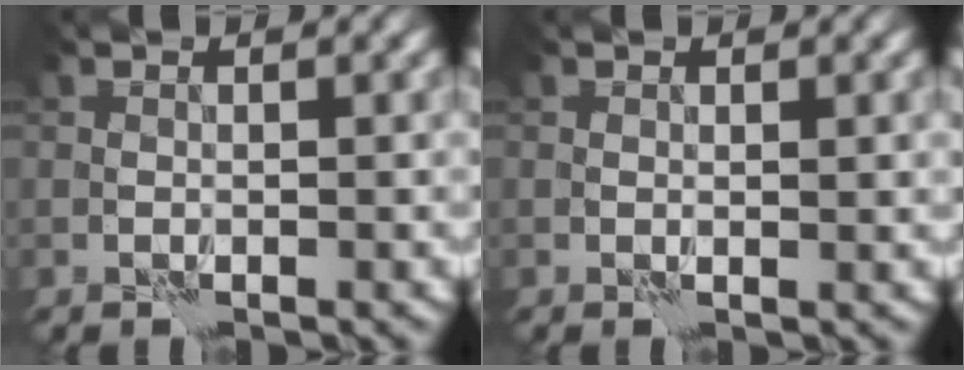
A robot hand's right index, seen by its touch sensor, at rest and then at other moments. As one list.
[{"total": 0.7, "force": [0.4, 0.2, 0.5], "torque": [-0.004, -0.005, 0.008]}]